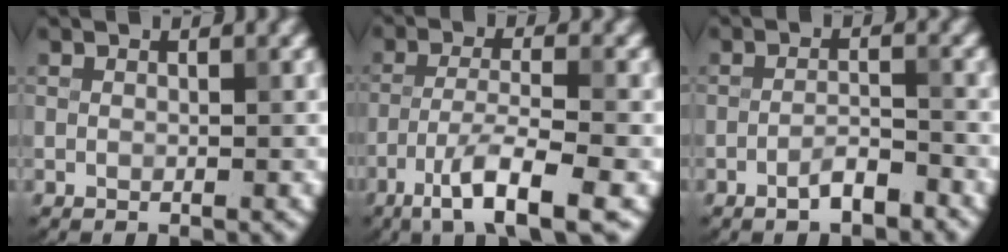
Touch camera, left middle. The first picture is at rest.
{"total": 6.6, "force": [-3.7, 1.3, 5.3], "torque": [-0.089, 0.001, -0.069]}
{"total": 2.4, "force": [-1.6, 0.6, 1.6], "torque": [-0.026, 0.006, -0.030]}